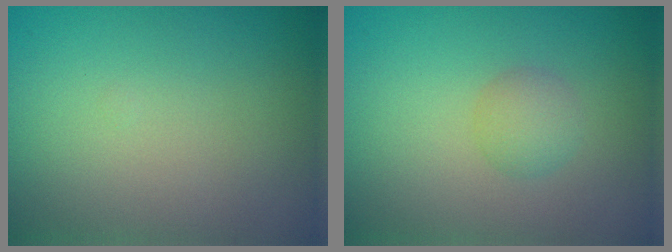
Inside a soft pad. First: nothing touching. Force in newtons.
{"total": 1.5, "press": 1.5, "slide": 0.0}